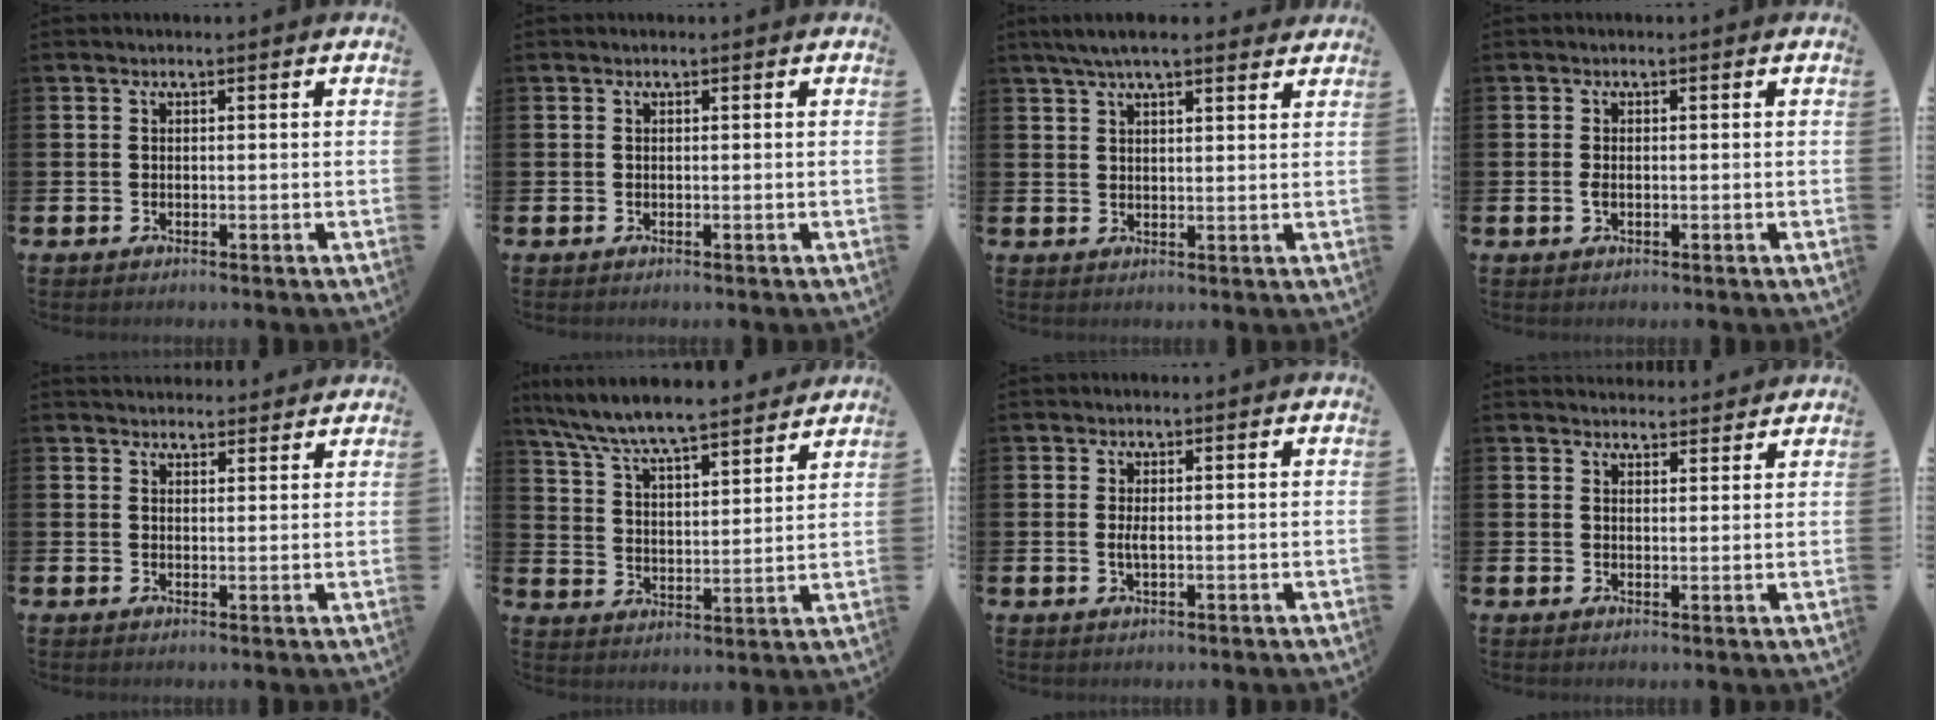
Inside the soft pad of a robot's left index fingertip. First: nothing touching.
{"total": 0.0}
{"total": 5.2, "force": [4.5, 1.1, 2.5], "torque": [-0.054, -0.007, 0.080]}
{"total": 1.3, "force": [-0.1, 0.6, 1.1], "torque": [-0.014, -0.001, -0.005]}
{"total": 2.8, "force": [2.7, 0.7, -0.2], "torque": [0.010, -0.016, 0.047]}
{"total": 7.8, "force": [7.5, 0.5, 2.1], "torque": [-0.076, -0.056, 0.130]}
{"total": 1.5, "force": [0.1, 0.4, 1.4], "torque": [-0.018, -0.003, -0.002]}
{"total": 2.9, "force": [2.9, 0.6, -0.2], "torque": [0.007, -0.016, 0.051]}